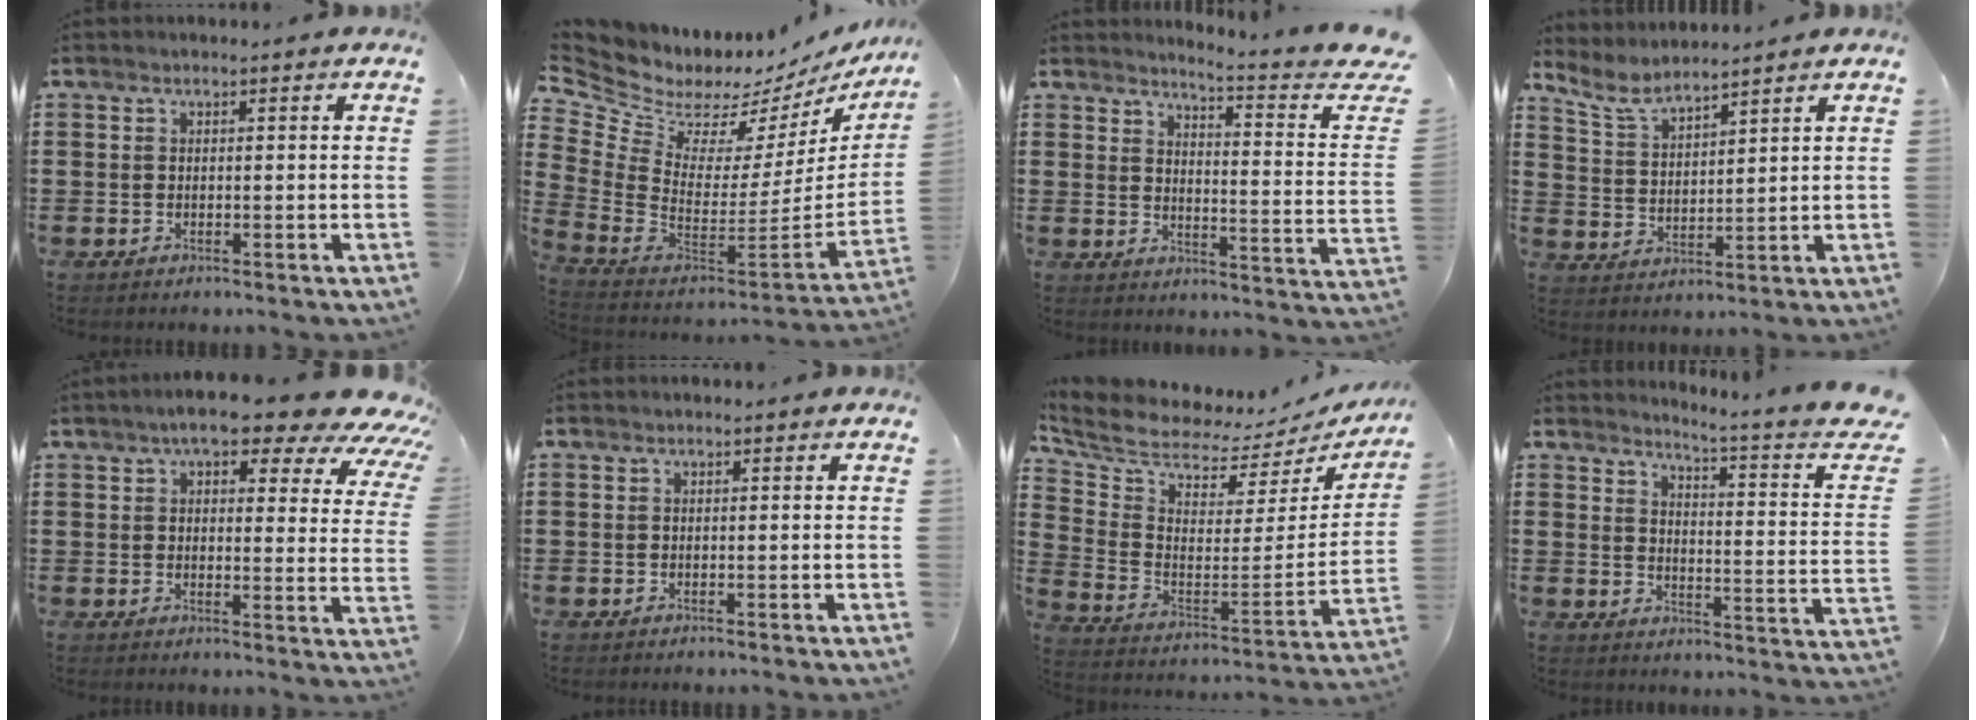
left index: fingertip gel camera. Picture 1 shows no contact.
{"total": 5.5, "force": [4.2, 3.4, 1.3], "torque": [-0.071, -0.058, 0.069]}
{"total": 3.9, "force": [3.2, -0.8, 2.0], "torque": [-0.044, -0.039, 0.041]}
{"total": 5.6, "force": [5.1, 0.9, 2.1], "torque": [-0.061, -0.018, 0.093]}
{"total": 9.4, "force": [7.2, 2.1, 5.7], "torque": [-0.098, -0.029, 0.122]}
{"total": 0.0}
{"total": 5.3, "force": [5.0, 1.2, 1.1], "torque": [-0.058, -0.058, 0.083]}
{"total": 3.9, "force": [2.8, -1.0, 2.5], "torque": [-0.050, -0.043, 0.032]}